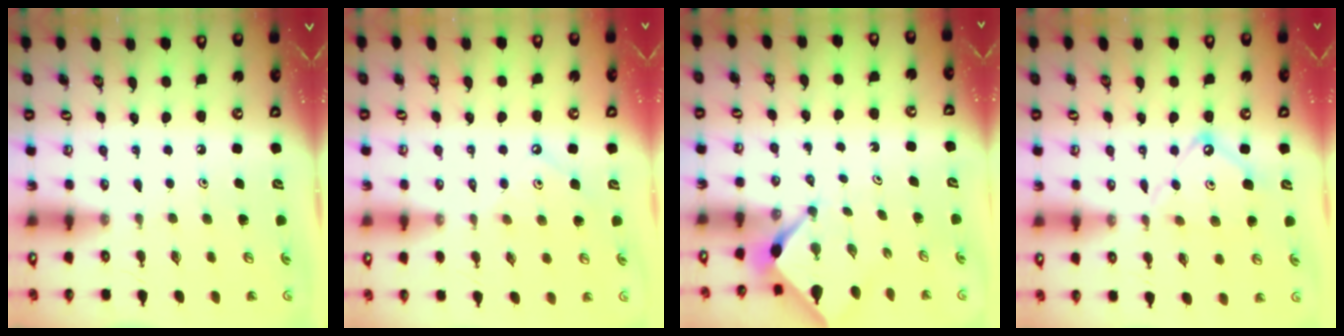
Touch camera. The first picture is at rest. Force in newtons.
{"total": 2.1, "press": 2.1, "slide": 0.4}
{"total": 2.2, "press": 2.2, "slide": 0.3}
{"total": 10.6, "press": 10.6, "slide": 1.0}